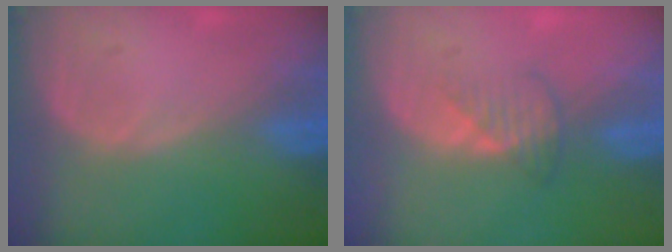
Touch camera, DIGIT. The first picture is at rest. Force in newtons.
{"total": 2.5, "press": 2.5, "slide": 0.4}